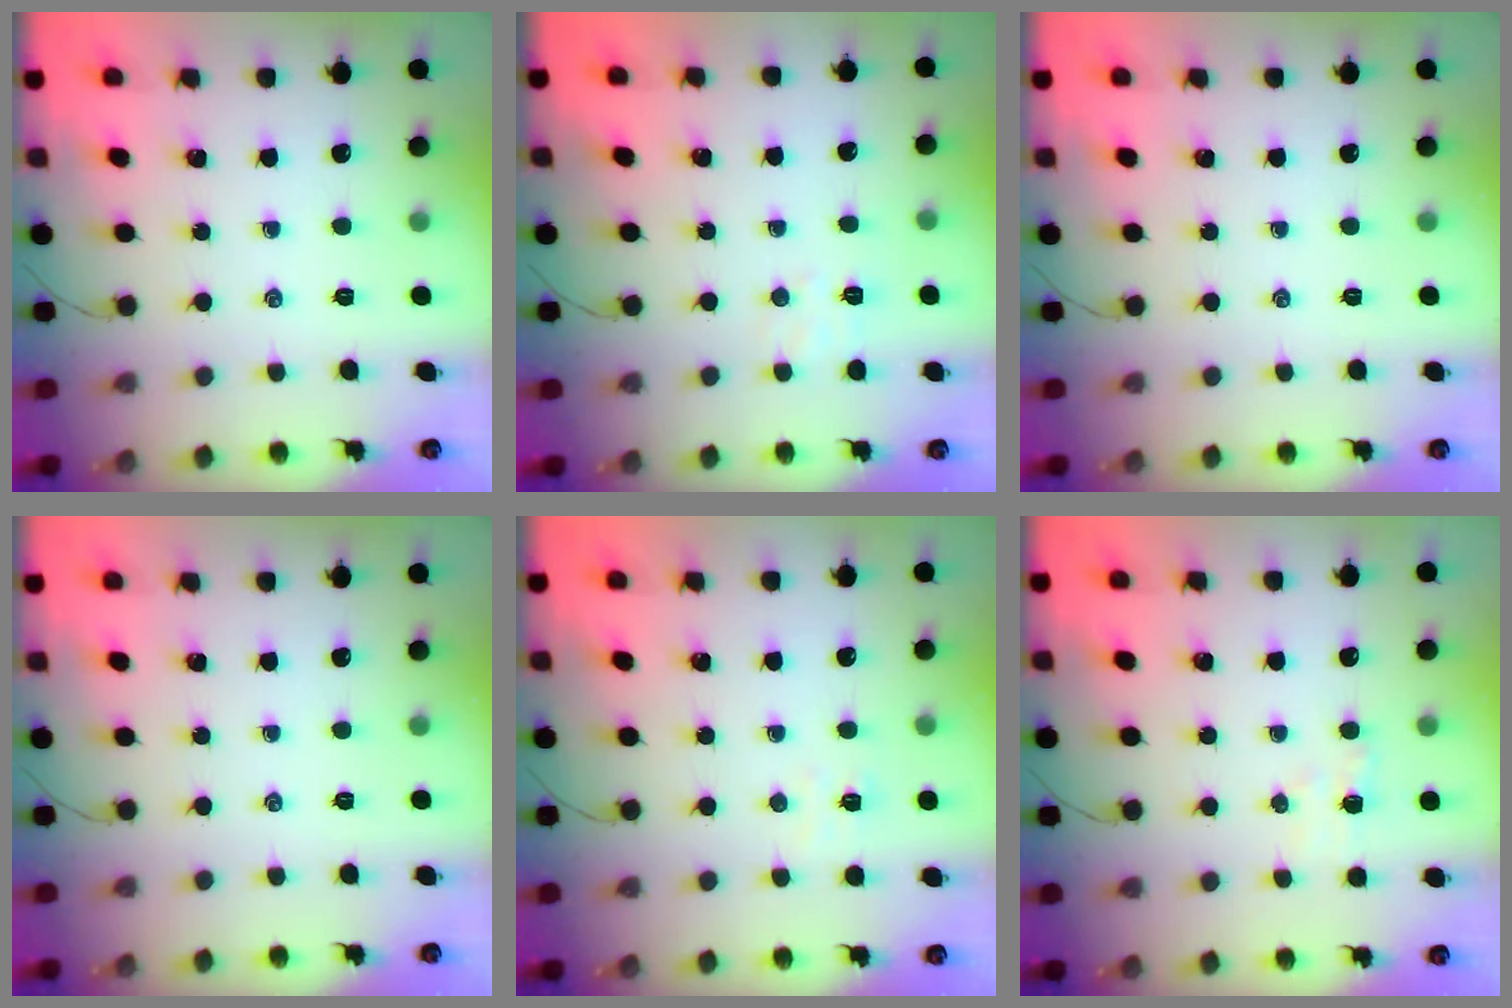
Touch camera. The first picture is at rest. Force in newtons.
{"total": 4.7, "press": 4.5, "slide": 1.1}
{"total": 0.0}
{"total": 0.0}
{"total": 3.9, "press": 3.8, "slide": 0.8}
{"total": 3.3, "press": 3.1, "slide": 1.2}